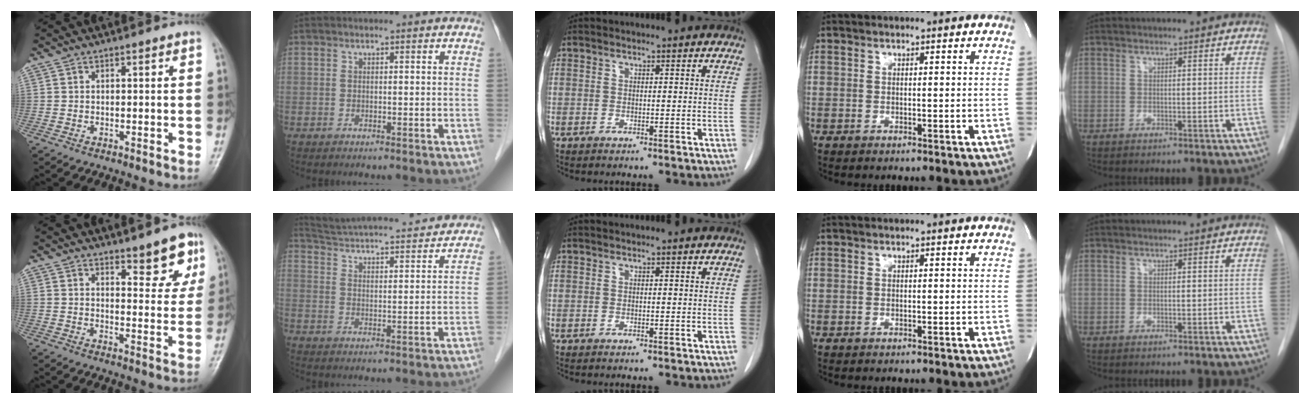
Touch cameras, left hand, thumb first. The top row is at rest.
{"thumb": {"total": 7.9, "force": [5.4, 2.7, 5.0], "torque": [-0.032, -0.035, 0.071]}, "index": {"total": 20.6, "force": [19.4, 2.7, 6.6], "torque": [-0.113, 0.006, 0.265]}}